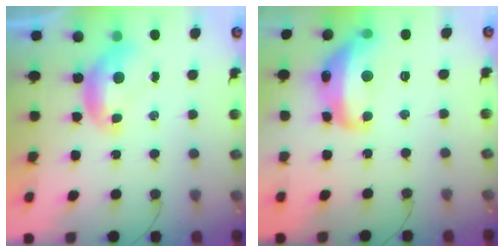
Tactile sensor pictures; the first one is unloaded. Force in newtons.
{"total": 9.9, "press": 9.8, "slide": 0.8}